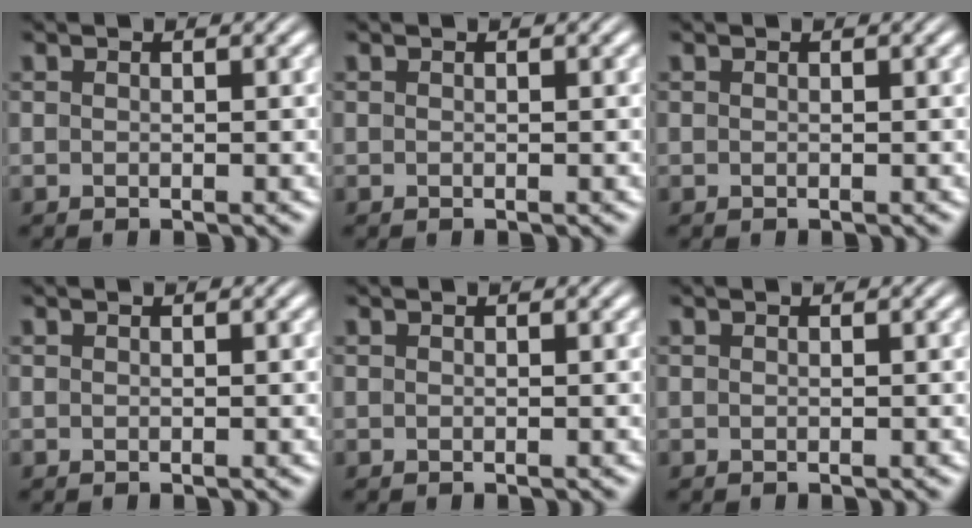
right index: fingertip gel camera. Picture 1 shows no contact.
{"total": 0.0}
{"total": 0.0}
{"total": 0.0}
{"total": 0.0}
{"total": 0.0}